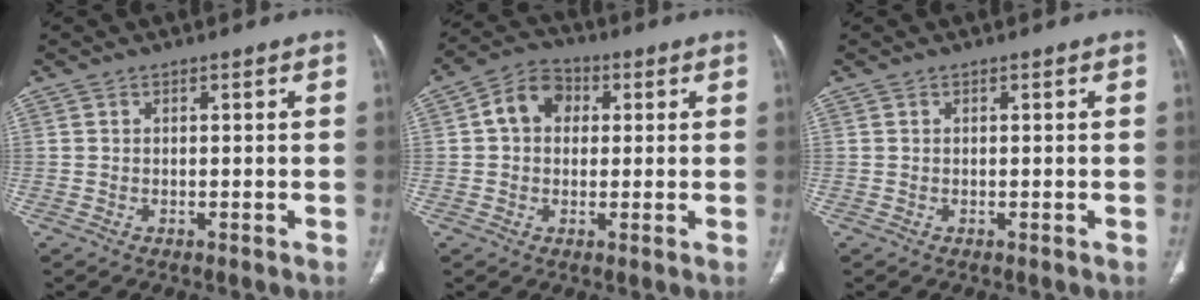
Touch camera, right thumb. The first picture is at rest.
{"total": 7.7, "force": [1.4, 6.1, 4.5], "torque": [-0.056, 0.015, 0.014]}
{"total": 0.0}